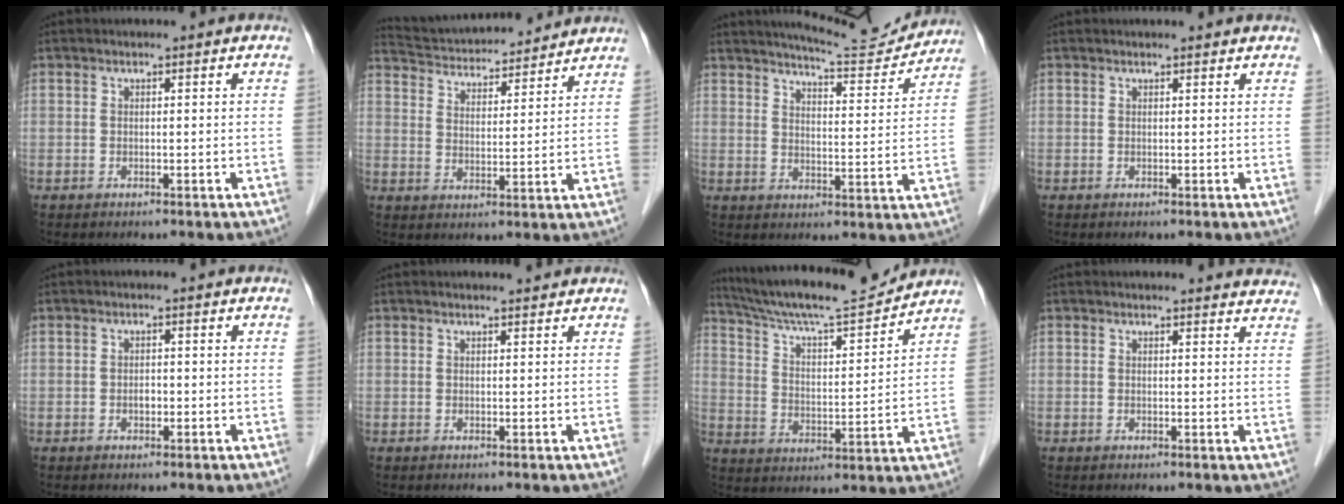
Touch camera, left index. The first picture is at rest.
{"total": 15.2, "force": [14.4, 2.3, 4.1], "torque": [-0.072, 0.027, 0.221]}
{"total": 11.4, "force": [11.1, 0.6, 2.4], "torque": [-0.036, -0.008, 0.148]}
{"total": 2.1, "force": [2.1, 0.3, 0.3], "torque": [-0.011, 0.007, 0.020]}
{"total": 1.1, "force": [-0.3, 0.7, 0.7], "torque": [-0.014, 0.002, -0.006]}
{"total": 2.0, "force": [2.0, 0.1, 0.4], "torque": [-0.010, 0.005, 0.026]}
{"total": 16.0, "force": [15.0, 0.6, 5.6], "torque": [-0.107, 0.002, 0.242]}
{"total": 7.6, "force": [7.5, 1.1, 0.8], "torque": [0.018, -0.013, 0.051]}